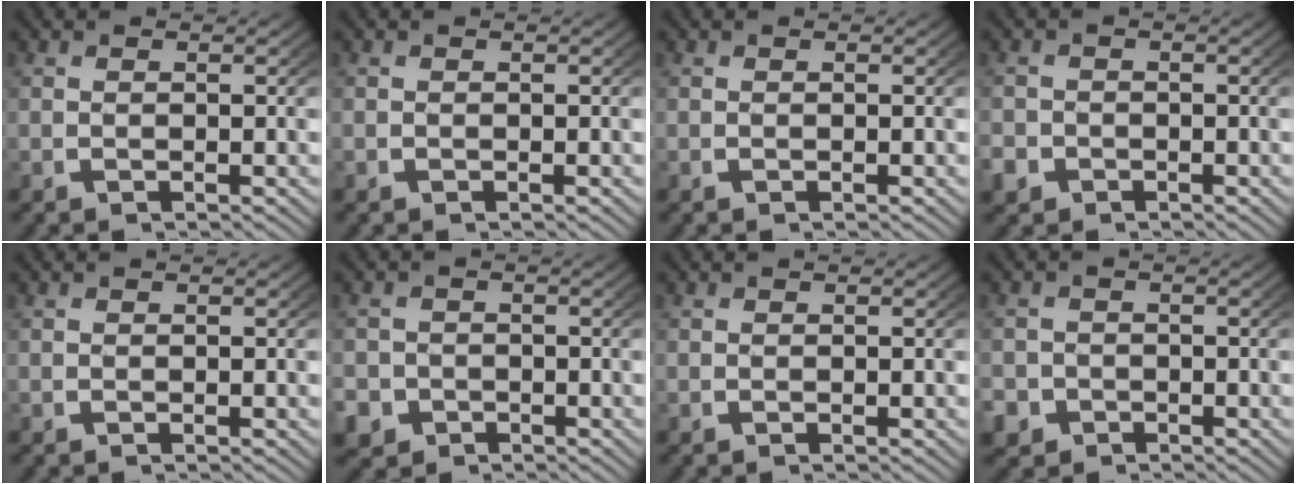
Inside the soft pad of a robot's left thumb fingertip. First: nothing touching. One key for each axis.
{"total": 0.0}
{"total": 0.0}
{"total": 2.6, "fx": -1.6, "fy": 2.1, "fz": 0.3, "tx": -0.018, "ty": -0.018, "tz": -0.024}
{"total": 0.6, "fx": 0.2, "fy": -0.4, "fz": -0.4, "tx": 0.005, "ty": -0.005, "tz": 0.008}
{"total": 4.6, "fx": -2.7, "fy": 3.6, "fz": 0.9, "tx": -0.030, "ty": -0.033, "tz": -0.036}
{"total": 0.0}
{"total": 3.6, "fx": -2.3, "fy": 2.7, "fz": 0.4, "tx": -0.017, "ty": -0.027, "tz": -0.032}